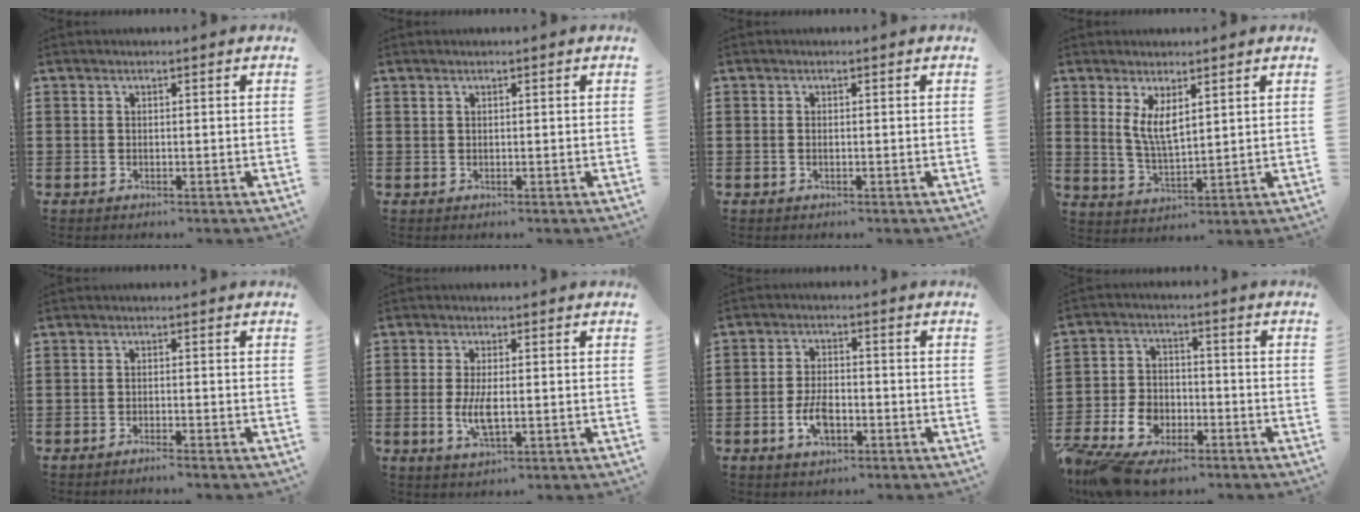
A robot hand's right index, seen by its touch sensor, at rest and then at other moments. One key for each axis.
{"total": 0.7, "fx": 0.6, "fy": 0.3, "fz": 0.2, "tx": -0.006, "ty": 0.001, "tz": 0.012}
{"total": 0.0}
{"total": 4.9, "fx": 2.1, "fy": 1.7, "fz": 4.0, "tx": -0.085, "ty": -0.001, "tz": 0.039}
{"total": 1.3, "fx": -1.2, "fy": -0.3, "fz": 0.4, "tx": -0.008, "ty": -0.003, "tz": -0.022}
{"total": 4.9, "fx": -0.7, "fy": 1.8, "fz": 4.5, "tx": -0.099, "ty": -0.006, "tz": -0.017}
{"total": 5.0, "fx": -1.8, "fy": 2.6, "fz": 3.9, "tx": -0.087, "ty": 0.001, "tz": -0.038}
{"total": 7.3, "fx": -4.8, "fy": 4.4, "fz": 3.4, "tx": -0.100, "ty": 0.007, "tz": -0.099}